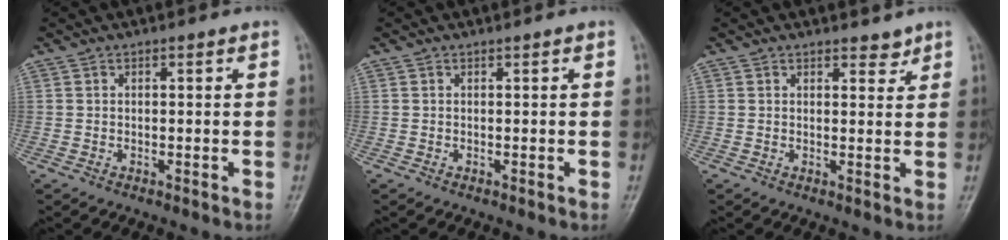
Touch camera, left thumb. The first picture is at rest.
{"total": 0.0}
{"total": 2.2, "force": [1.8, 1.1, 0.7], "torque": [0.007, -0.012, 0.021]}